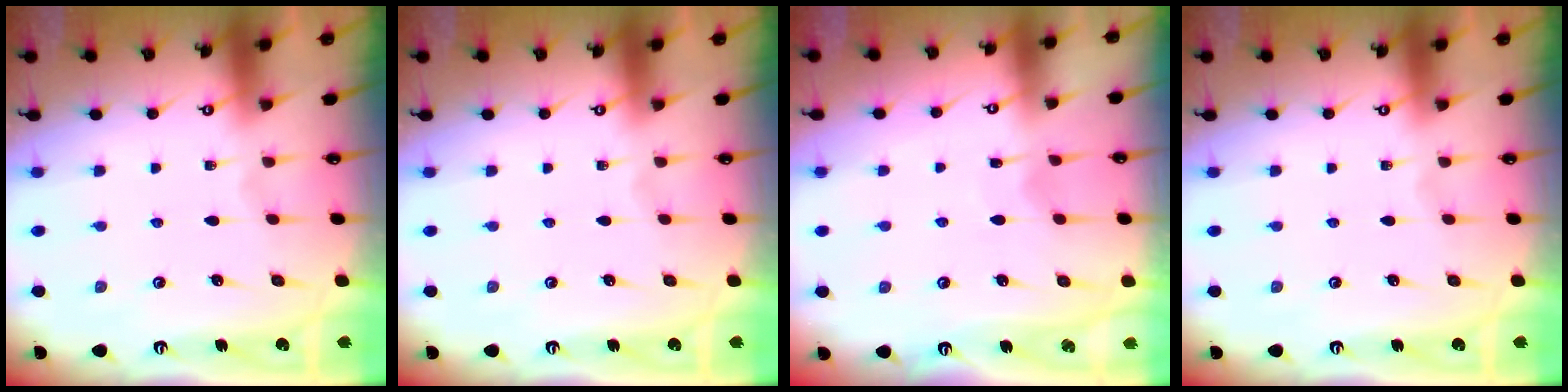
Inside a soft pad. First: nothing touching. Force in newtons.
{"total": 0.0}
{"total": 3.7, "press": 3.6, "slide": 0.4}
{"total": 0.0}